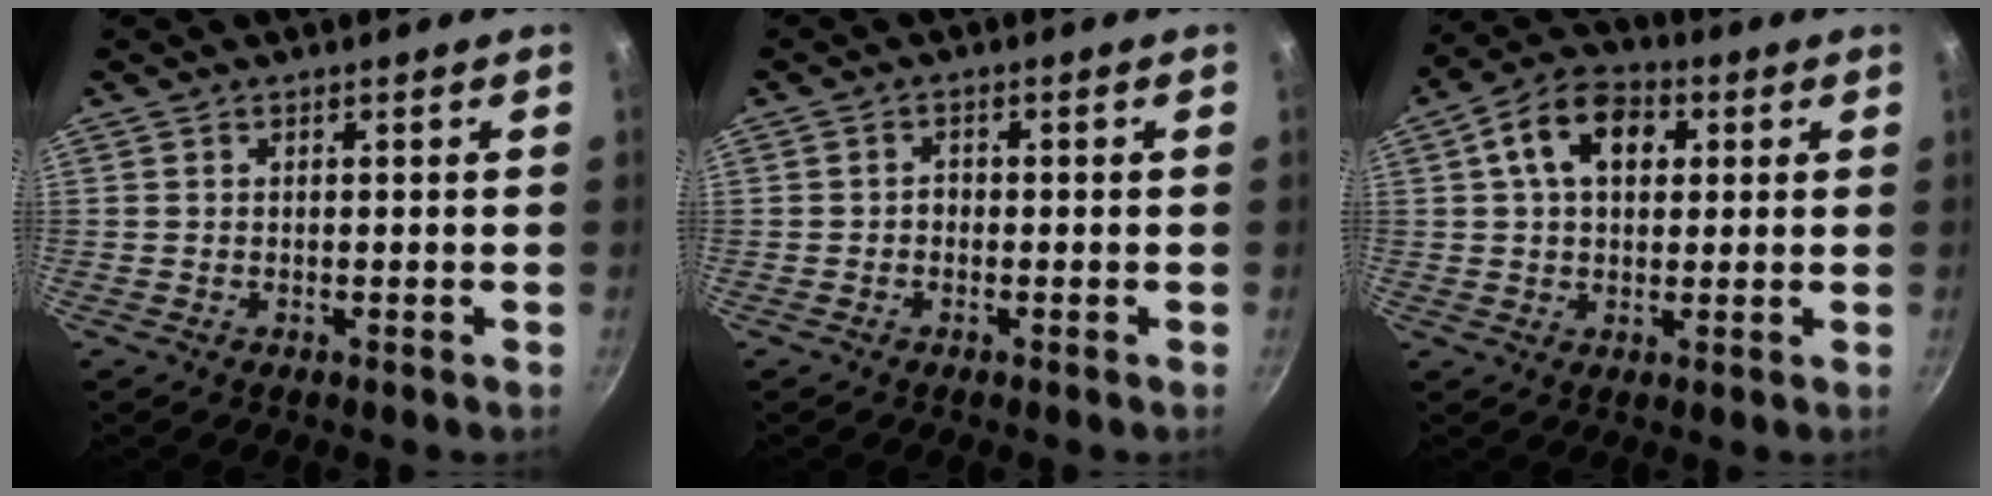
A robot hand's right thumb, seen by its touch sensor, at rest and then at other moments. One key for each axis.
{"total": 1.3, "fx": -0.5, "fy": 1.0, "fz": 0.7, "tx": -0.006, "ty": 0.009, "tz": -0.010}
{"total": 11.3, "fx": 3.1, "fy": 7.6, "fz": 7.7, "tx": -0.109, "ty": 0.014, "tz": 0.038}